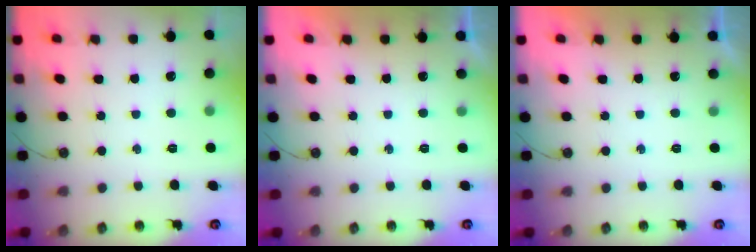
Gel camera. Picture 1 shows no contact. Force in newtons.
{"total": 0.0}
{"total": 0.0}